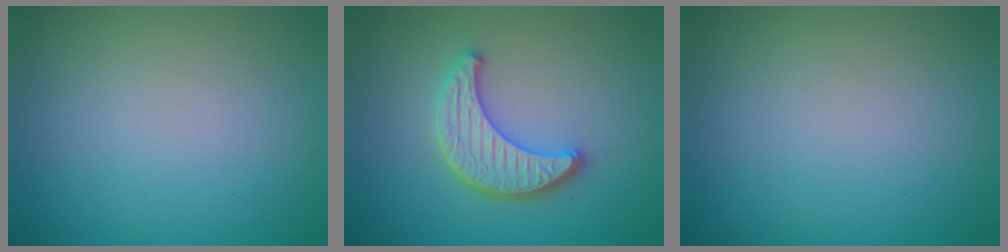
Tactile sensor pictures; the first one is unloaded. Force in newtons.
{"total": 3.8, "press": 3.5, "slide": 1.4}
{"total": 0.0}